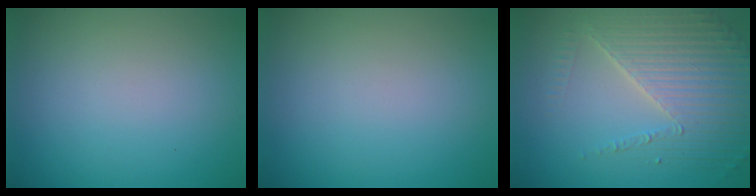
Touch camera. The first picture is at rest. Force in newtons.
{"total": 0.0}
{"total": 5.4, "press": 4.4, "slide": 3.2}